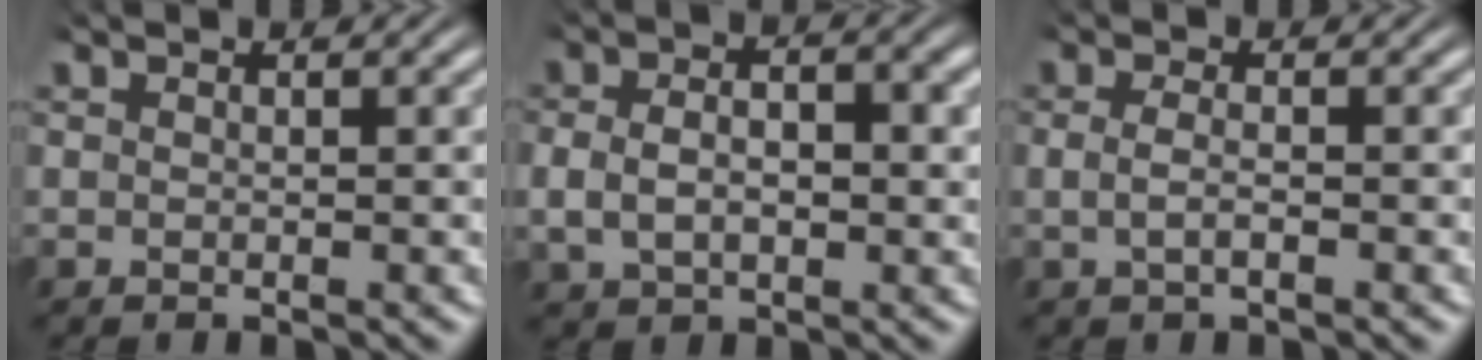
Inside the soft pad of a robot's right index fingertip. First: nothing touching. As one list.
[{"total": 4.1, "force": [-0.3, 2.6, 3.2], "torque": [-0.059, 0.000, 0.002]}, {"total": 1.7, "force": [-0.5, 0.5, 1.5], "torque": [-0.036, -0.010, -0.003]}]